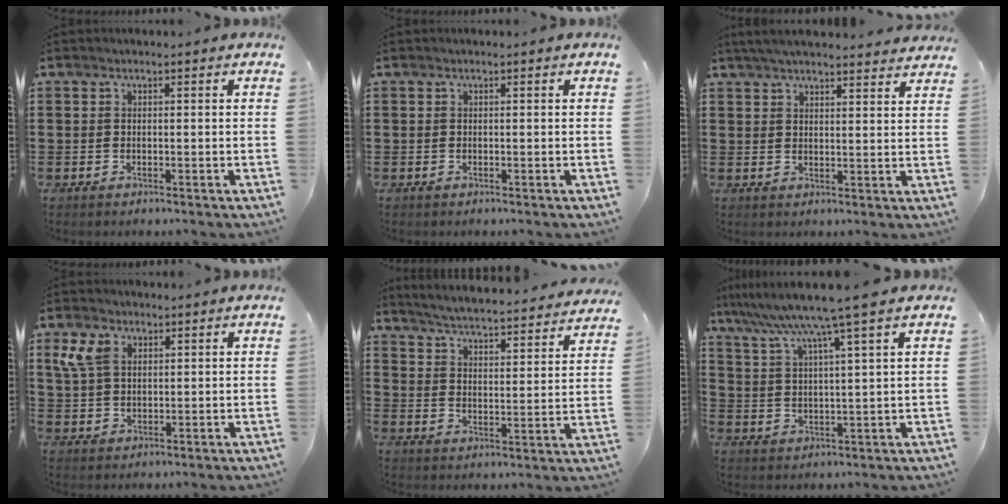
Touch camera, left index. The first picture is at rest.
{"total": 0.0}
{"total": 4.1, "force": [3.9, -0.1, 1.2], "torque": [-0.035, -0.011, 0.071]}
{"total": 5.1, "force": [2.5, 3.2, 3.1], "torque": [-0.082, 0.010, 0.043]}
{"total": 4.4, "force": [4.2, -0.6, 0.9], "torque": [-0.040, -0.037, 0.065]}
{"total": 7.6, "force": [6.0, -1.2, 4.5], "torque": [-0.109, -0.034, 0.096]}